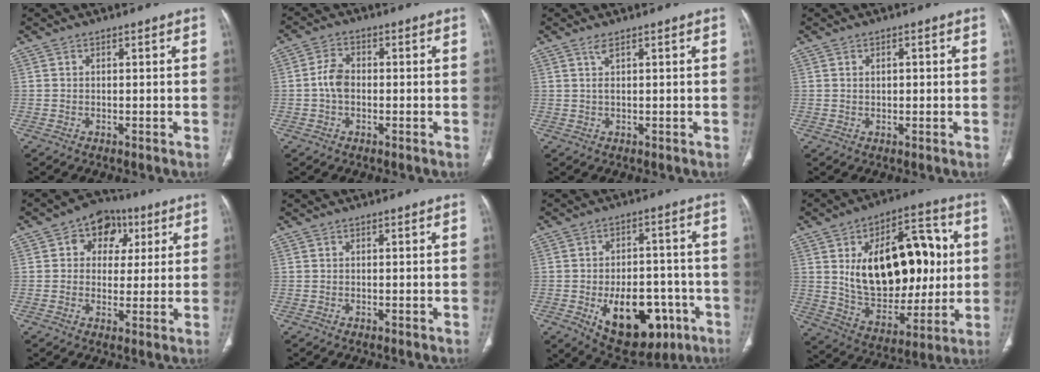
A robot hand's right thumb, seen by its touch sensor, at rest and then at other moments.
{"total": 4.3, "force": [-0.5, 3.0, 3.1], "torque": [-0.056, 0.012, -0.017]}
{"total": 1.4, "force": [0.9, 0.1, 1.1], "torque": [-0.024, 0.001, 0.020]}
{"total": 1.5, "force": [0.3, 0.9, 1.2], "torque": [-0.020, 0.004, 0.007]}
{"total": 9.6, "force": [3.3, 7.5, 5.0], "torque": [-0.021, 0.003, 0.042]}
{"total": 0.0}
{"total": 18.1, "force": [-6.5, 10.7, 13.1], "torque": [-0.154, 0.029, -0.075]}
{"total": 26.3, "force": [3.7, 15.4, 21.0], "torque": [-0.286, 0.000, 0.070]}